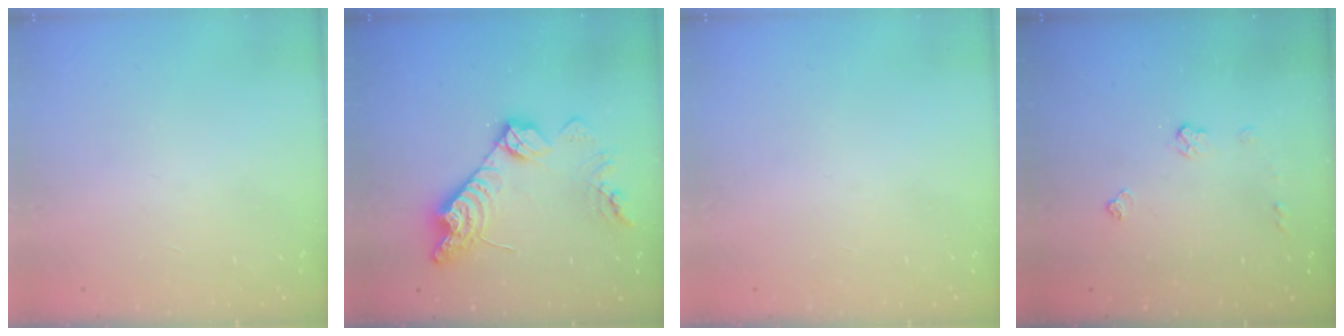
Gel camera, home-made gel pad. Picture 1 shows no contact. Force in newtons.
{"total": 15.8, "press": 15.8, "slide": 1.2}
{"total": 0.0}
{"total": 5.2, "press": 5.1, "slide": 0.1}